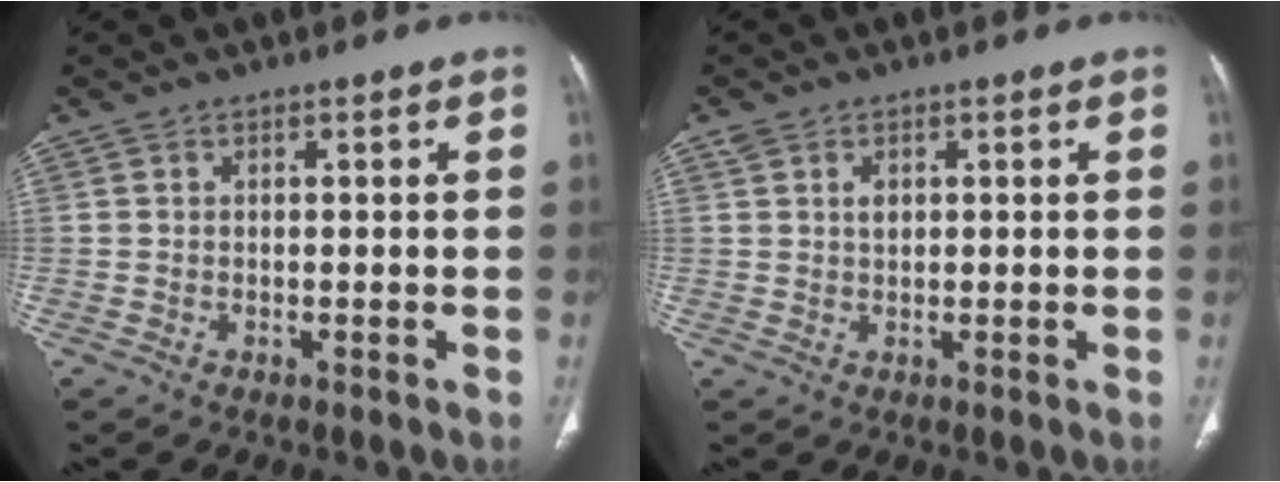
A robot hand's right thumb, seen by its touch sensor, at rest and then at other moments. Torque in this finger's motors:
{"motor_torque": [0.56, 0.23, 0.39, 0.09, -0.06]}